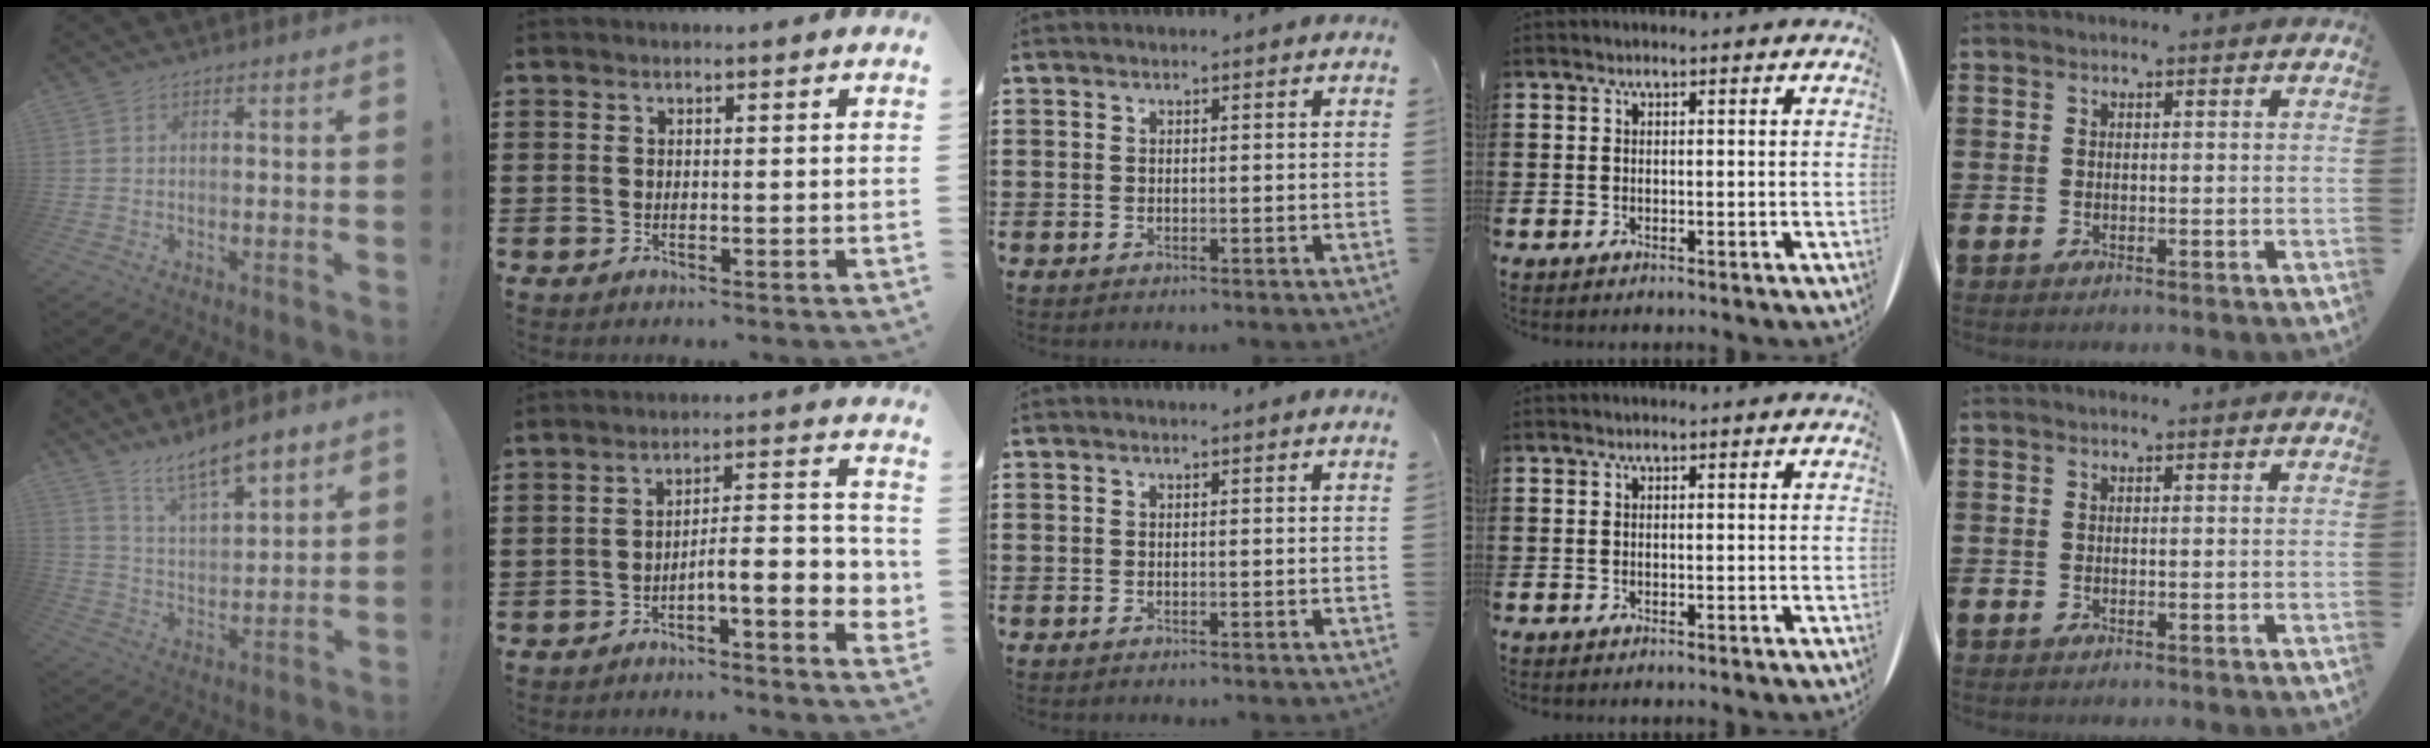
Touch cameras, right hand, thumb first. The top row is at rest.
{"thumb": {"total": 10.3, "force": [8.5, 2.9, 5.0], "torque": [-0.085, -0.056, 0.153]}, "index": {"total": 6.2, "force": [-3.1, 1.1, 5.3], "torque": [-0.080, -0.013, -0.059]}}